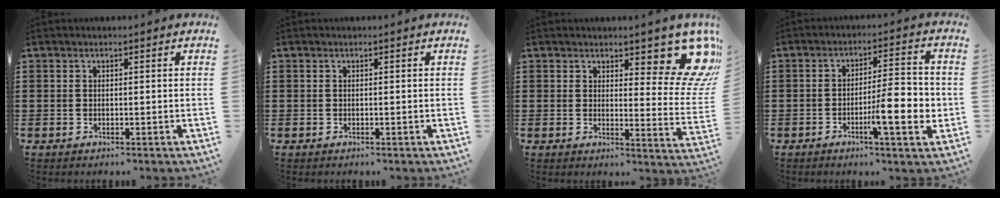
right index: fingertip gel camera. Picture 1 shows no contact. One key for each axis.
{"total": 0.0}
{"total": 11.0, "fx": 7.5, "fy": 3.7, "fz": 7.2, "tx": -0.100, "ty": -0.042, "tz": 0.131}
{"total": 9.5, "fx": -2.4, "fy": 1.8, "fz": 9.0, "tx": -0.129, "ty": -0.005, "tz": -0.041}